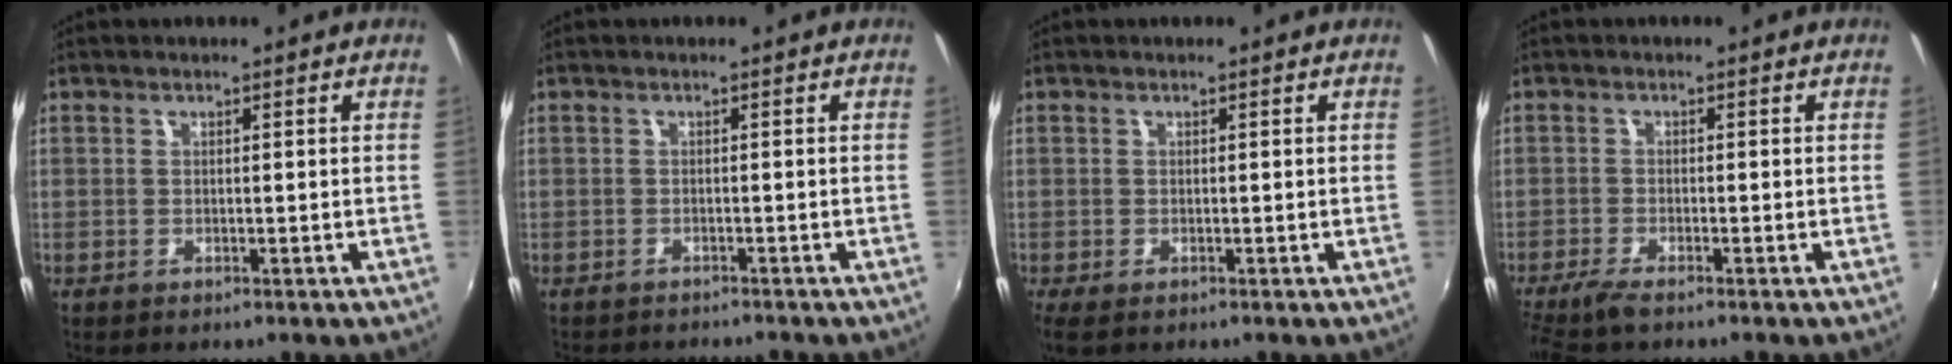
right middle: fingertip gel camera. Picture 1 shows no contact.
{"total": 3.7, "force": [-3.5, 0.6, 1.0], "torque": [-0.029, -0.015, -0.053]}
{"total": 0.0}
{"total": 4.6, "force": [-3.5, 0.4, 2.9], "torque": [-0.067, -0.024, -0.067]}